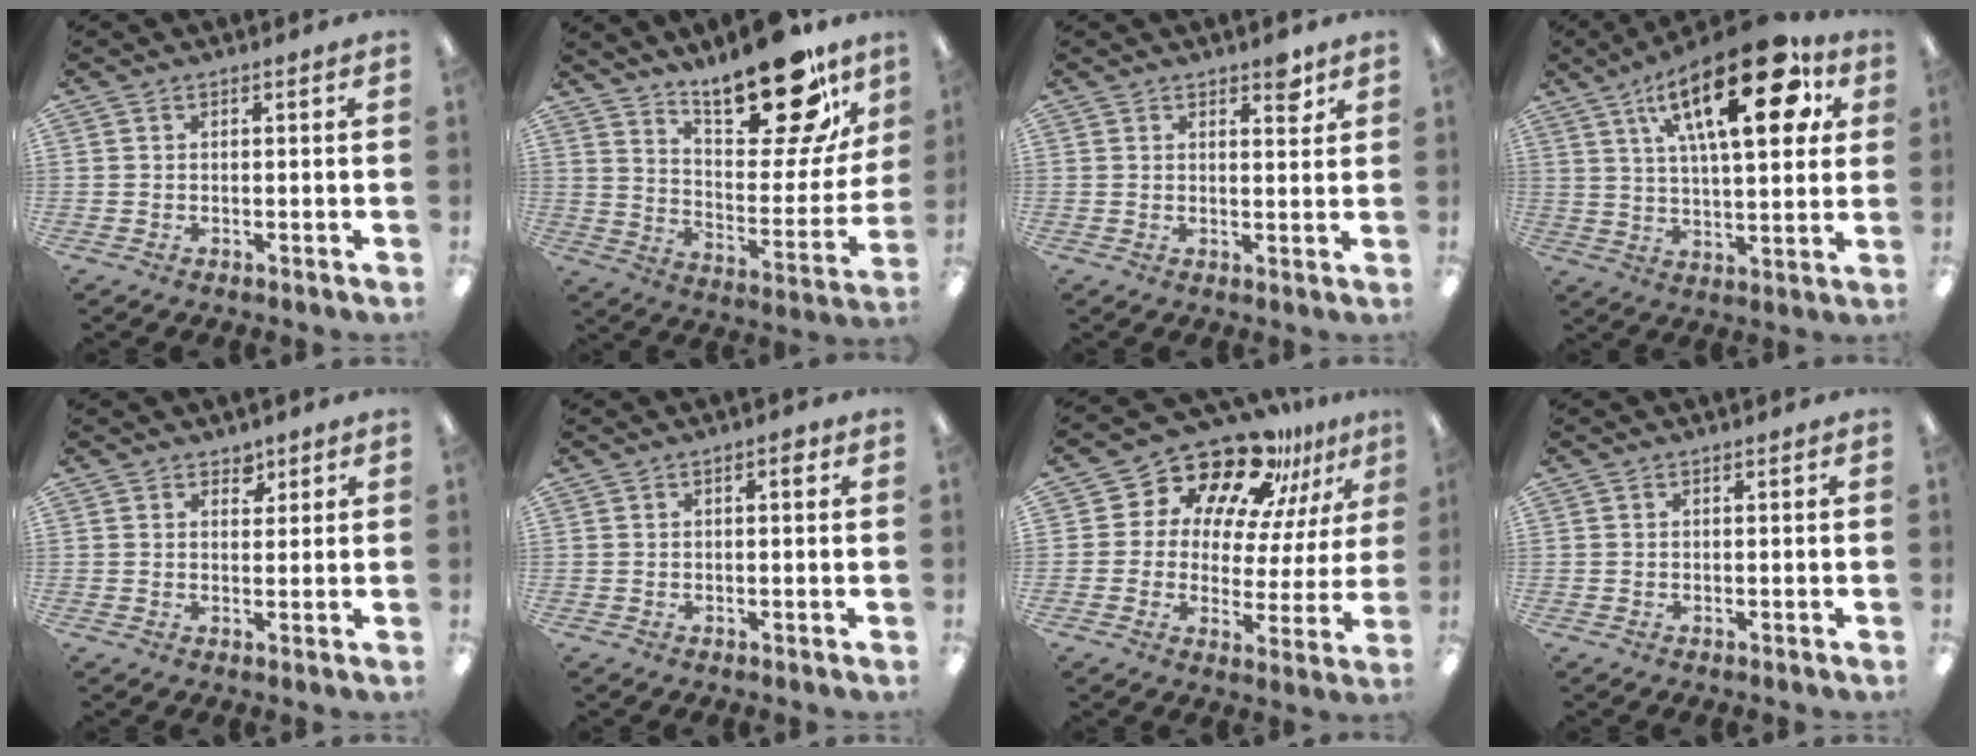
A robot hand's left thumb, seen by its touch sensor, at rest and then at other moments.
{"total": 22.5, "force": [16.5, 8.2, 12.9], "torque": [-0.180, -0.117, 0.273]}
{"total": 4.2, "force": [2.8, 1.7, 2.5], "torque": [-0.015, -0.014, 0.042]}
{"total": 25.3, "force": [11.5, 10.1, 20.2], "torque": [-0.307, -0.039, 0.173]}
{"total": 2.8, "force": [2.1, 1.8, 0.7], "torque": [0.006, -0.010, 0.034]}
{"total": 2.0, "force": [0.8, 0.7, 1.7], "torque": [-0.020, -0.002, 0.009]}
{"total": 17.8, "force": [14.0, 8.4, 7.1], "torque": [-0.138, -0.102, 0.245]}
{"total": 0.0}